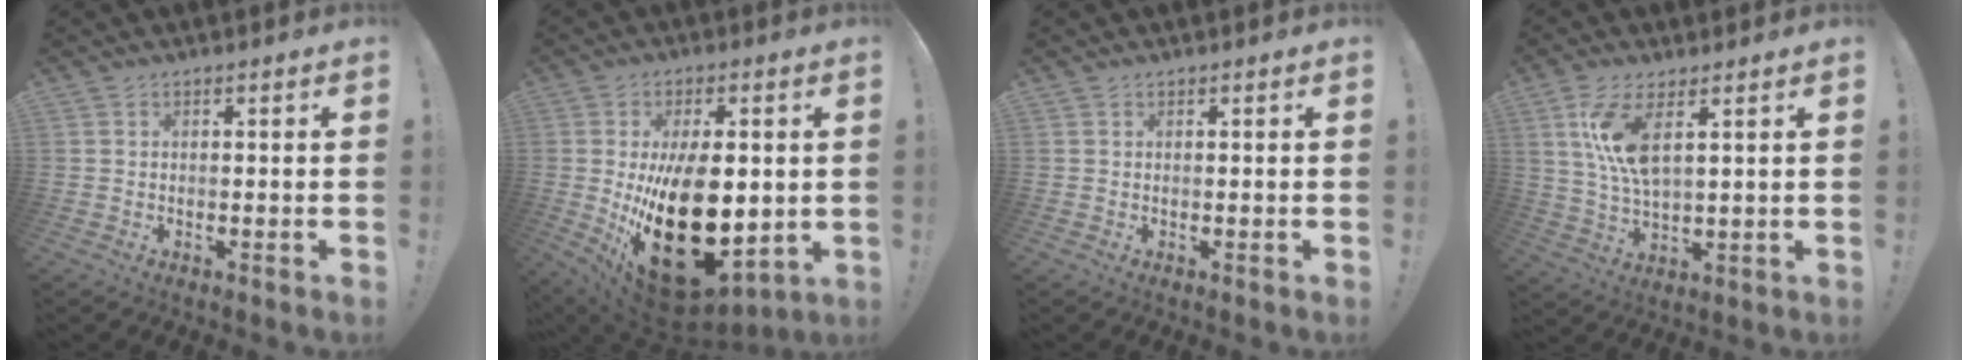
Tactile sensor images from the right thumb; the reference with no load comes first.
{"total": 27.7, "force": [-1.7, 15.2, 23.2], "torque": [-0.387, -0.023, 0.000]}
{"total": 0.0}
{"total": 10.5, "force": [4.4, 3.6, 8.8], "torque": [-0.172, -0.023, 0.078]}